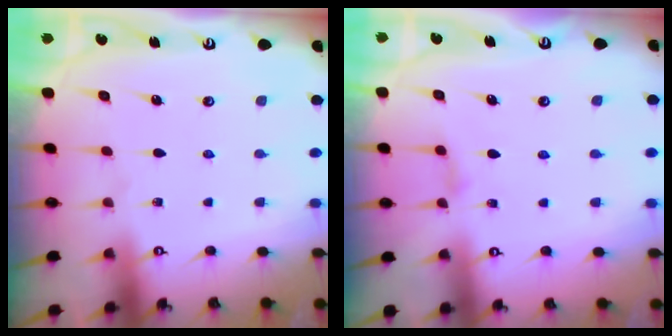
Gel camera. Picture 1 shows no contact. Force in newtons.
{"total": 3.3, "press": 3.3, "slide": 0.5}